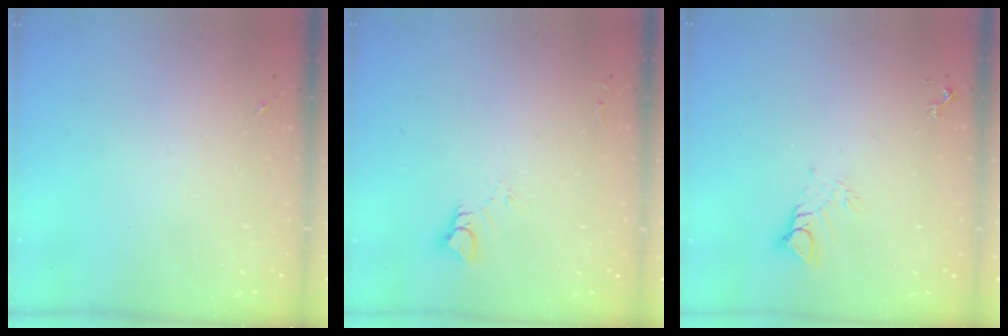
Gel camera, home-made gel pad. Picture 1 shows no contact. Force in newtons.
{"total": 5.1, "press": 5.1, "slide": 0.3}
{"total": 5.7, "press": 5.7, "slide": 0.3}